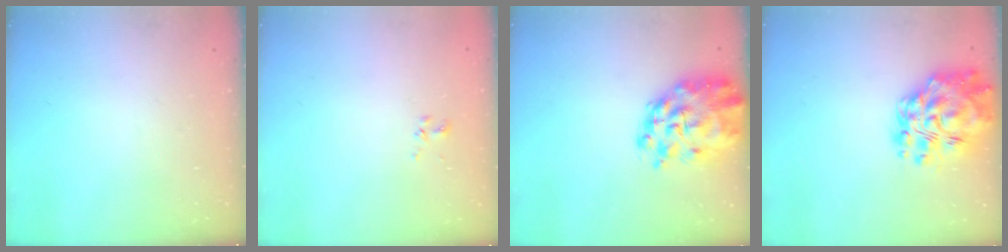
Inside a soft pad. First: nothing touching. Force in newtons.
{"total": 1.7, "press": 1.5, "slide": 0.8}
{"total": 11.7, "press": 11.2, "slide": 3.4}
{"total": 19.2, "press": 18.4, "slide": 5.6}